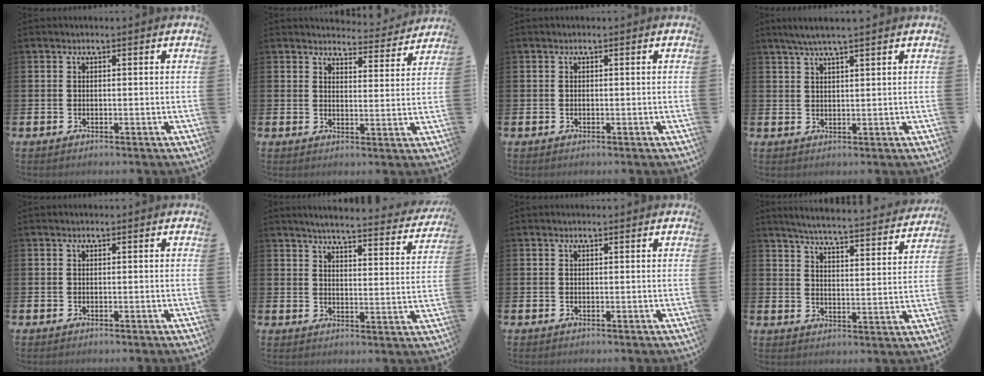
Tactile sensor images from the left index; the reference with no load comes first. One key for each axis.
{"total": 4.2, "fx": 4.1, "fy": 0.7, "fz": 0.1, "tx": -0.005, "ty": -0.031, "tz": 0.069}
{"total": 0.0}
{"total": 3.6, "fx": 3.0, "fy": 0.0, "fz": 1.9, "tx": -0.048, "ty": 0.000, "tz": 0.054}
{"total": 0.0}
{"total": 4.9, "fx": 4.7, "fy": 0.2, "fz": 1.6, "tx": -0.036, "ty": -0.040, "tz": 0.074}
{"total": 0.0}
{"total": 5.6, "fx": 5.3, "fy": 0.1, "fz": 1.7, "tx": -0.048, "ty": -0.045, "tz": 0.087}